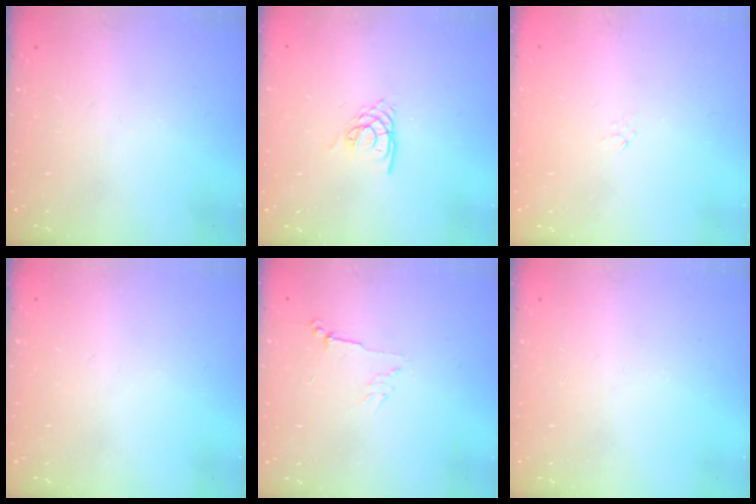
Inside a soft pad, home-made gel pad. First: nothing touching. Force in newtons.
{"total": 4.5, "press": 4.5, "slide": 0.4}
{"total": 0.0}
{"total": 0.0}
{"total": 4.0, "press": 4.0, "slide": 0.6}
{"total": 0.0}